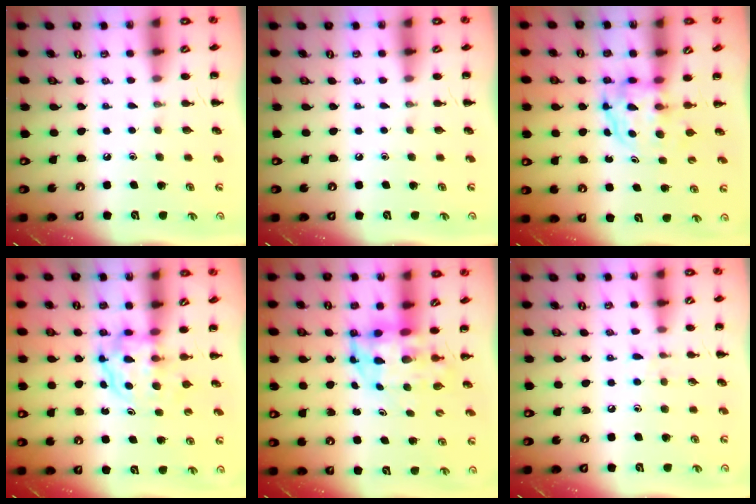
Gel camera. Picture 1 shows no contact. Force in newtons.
{"total": 0.0}
{"total": 3.9, "press": 3.9, "slide": 0.3}
{"total": 3.7, "press": 3.7, "slide": 0.2}
{"total": 4.4, "press": 4.2, "slide": 1.3}
{"total": 6.1, "press": 5.7, "slide": 2.2}